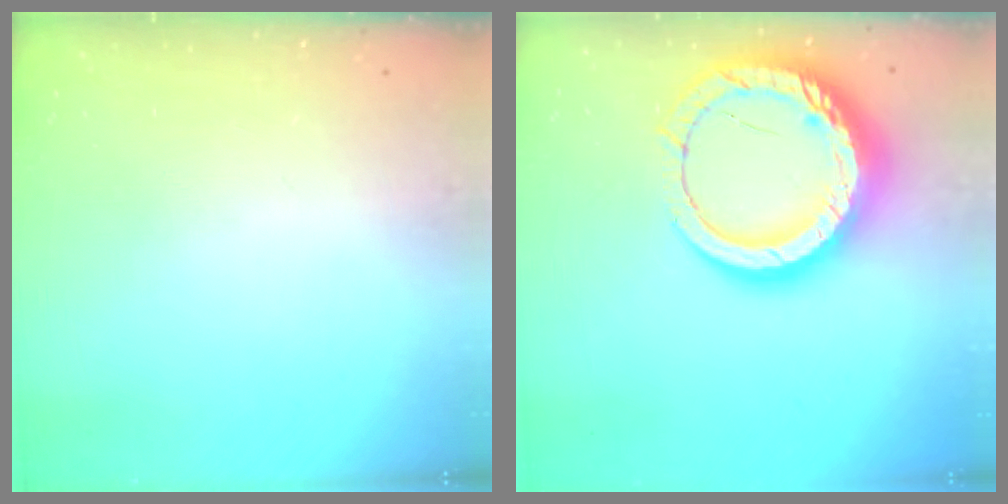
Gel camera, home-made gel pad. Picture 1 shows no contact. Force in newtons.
{"total": 21.8, "press": 21.7, "slide": 2.1}